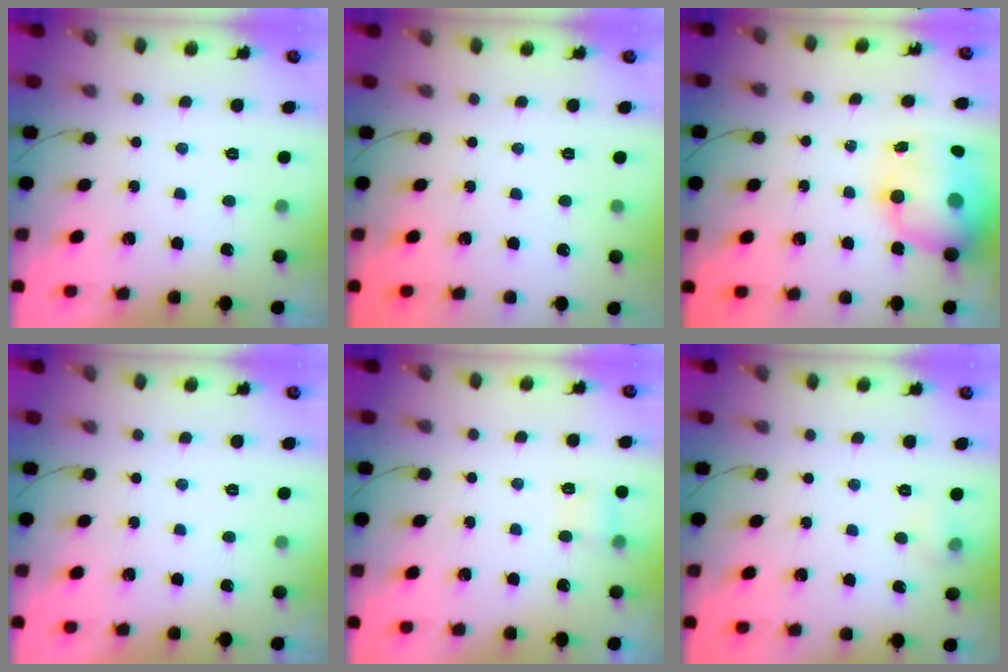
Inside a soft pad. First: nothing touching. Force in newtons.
{"total": 0.0}
{"total": 15.1, "press": 14.6, "slide": 3.9}
{"total": 0.0}
{"total": 5.0, "press": 3.8, "slide": 3.3}
{"total": 5.0, "press": 4.1, "slide": 2.7}